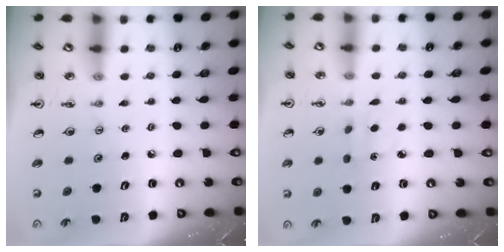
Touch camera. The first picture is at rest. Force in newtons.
{"total": 2.9, "press": 2.9, "slide": 0.5}